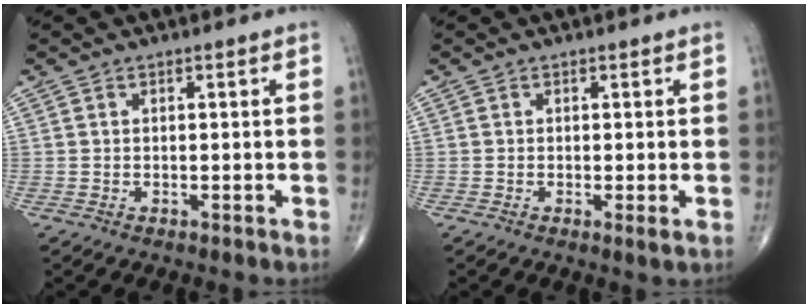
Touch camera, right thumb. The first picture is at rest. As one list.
[{"total": 1.3, "force": [-0.2, 0.1, 1.3], "torque": [-0.027, -0.007, -0.004]}]